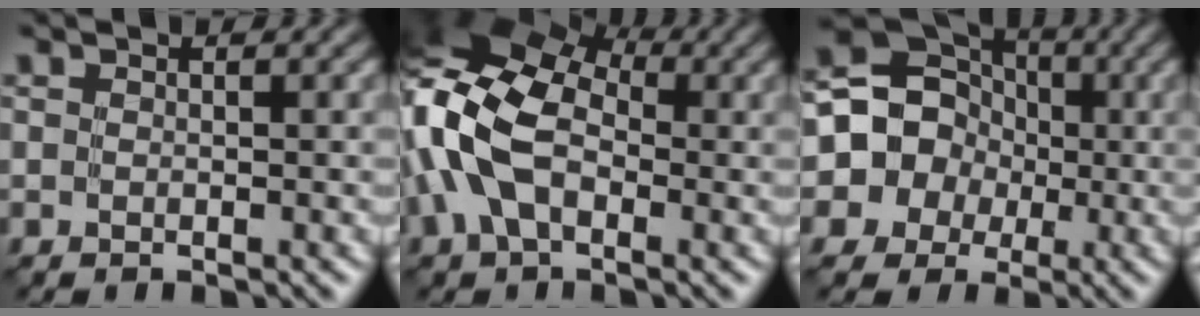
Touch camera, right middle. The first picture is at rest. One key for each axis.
{"total": 12.1, "fx": -0.9, "fy": 7.9, "fz": 9.2, "tx": -0.213, "ty": 0.017, "tz": -0.041}
{"total": 10.8, "fx": -0.9, "fy": 10.1, "fz": 3.9, "tx": -0.075, "ty": 0.036, "tz": -0.039}